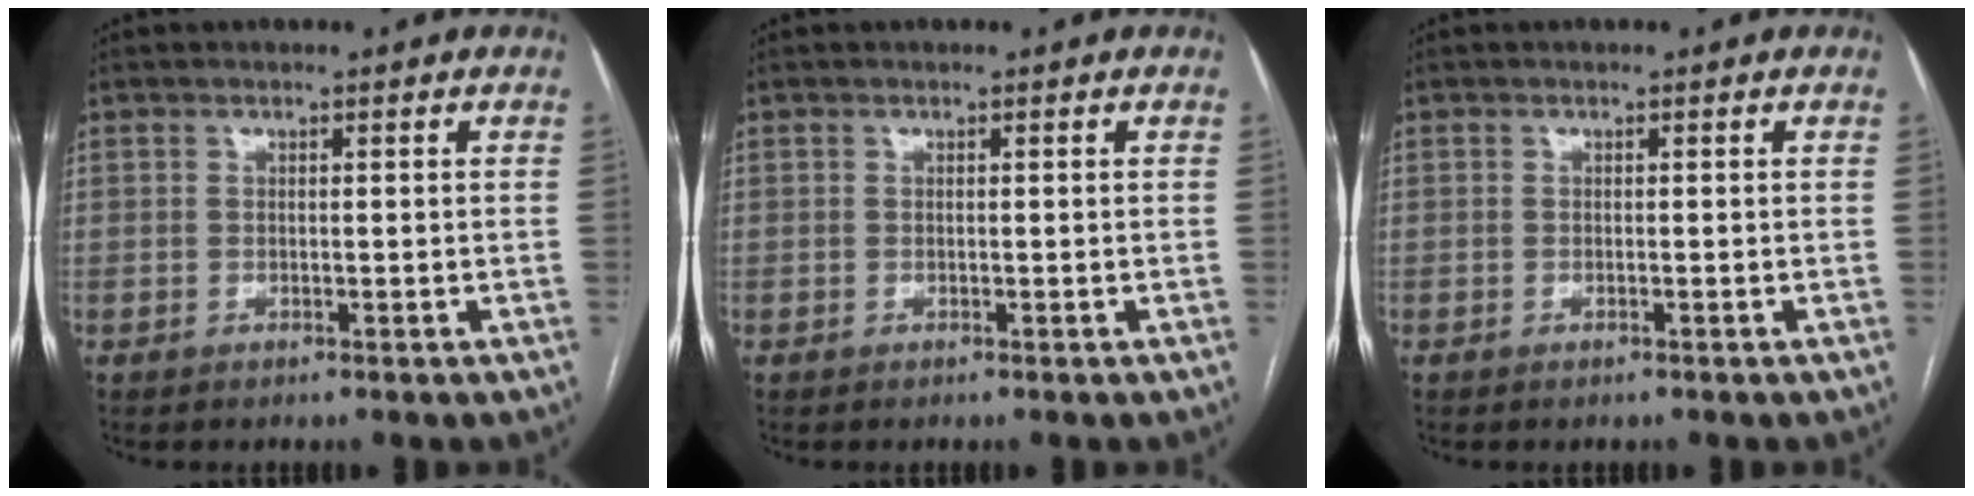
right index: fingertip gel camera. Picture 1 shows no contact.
{"total": 0.0}
{"total": 0.0}